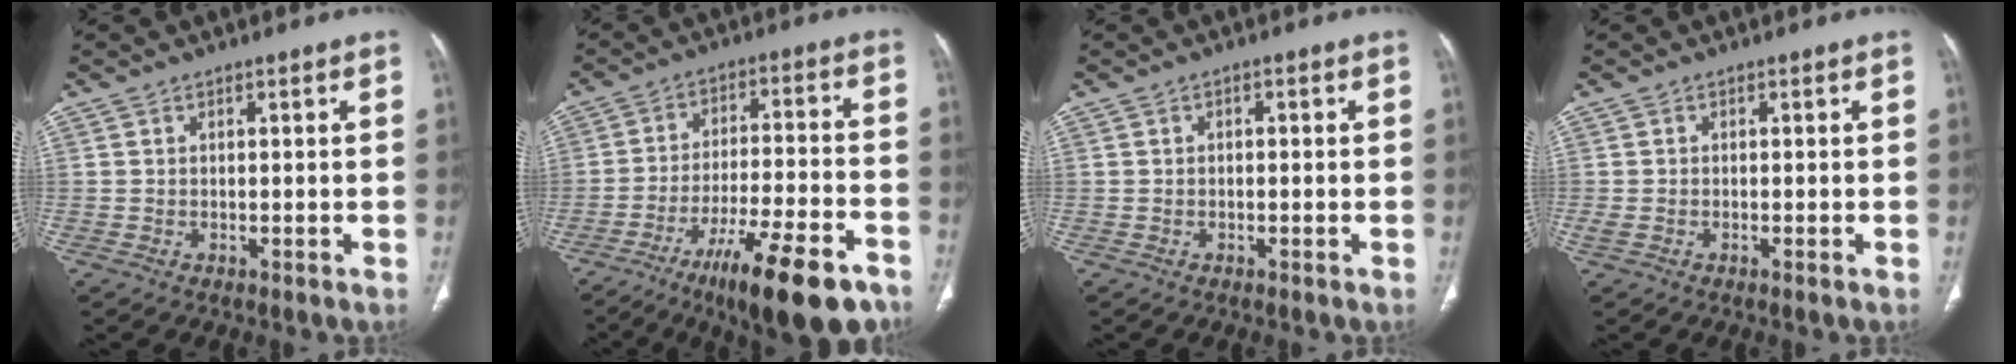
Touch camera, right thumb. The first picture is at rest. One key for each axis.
{"total": 18.9, "fx": -12.1, "fy": 4.7, "fz": 13.8, "tx": -0.191, "ty": 0.057, "tz": -0.188}
{"total": 0.7, "fx": 0.0, "fy": 0.5, "fz": 0.5, "tx": -0.007, "ty": 0.002, "tz": -0.002}
{"total": 1.4, "fx": -0.5, "fy": 0.6, "fz": 1.1, "tx": -0.033, "ty": 0.000, "tz": -0.009}